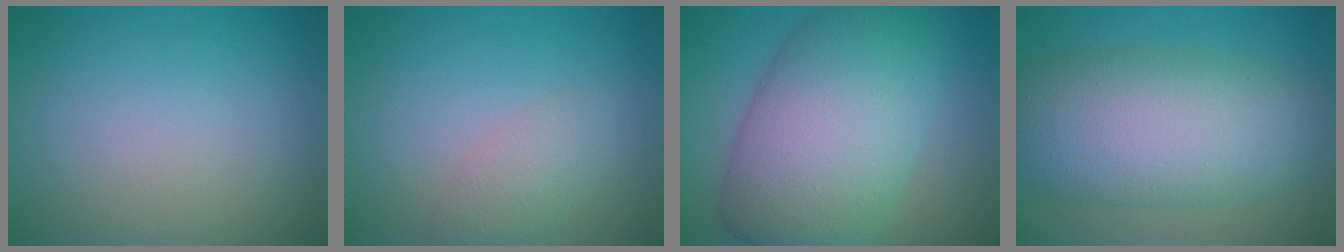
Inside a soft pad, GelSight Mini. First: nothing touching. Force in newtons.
{"total": 2.1, "press": 2.1, "slide": 0.1}
{"total": 12.0, "press": 12.0, "slide": 0.2}
{"total": 10.9, "press": 10.9, "slide": 0.1}